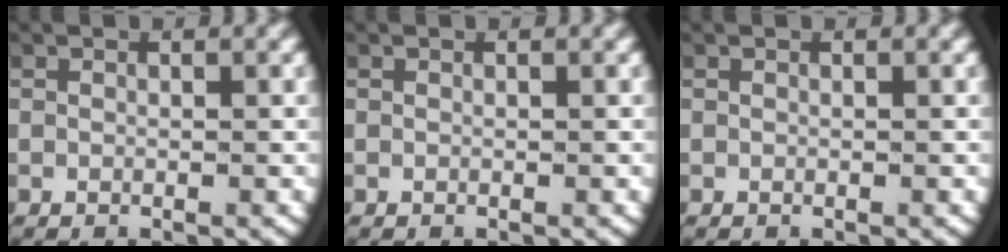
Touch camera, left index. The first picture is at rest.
{"total": 0.0}
{"total": 0.0}